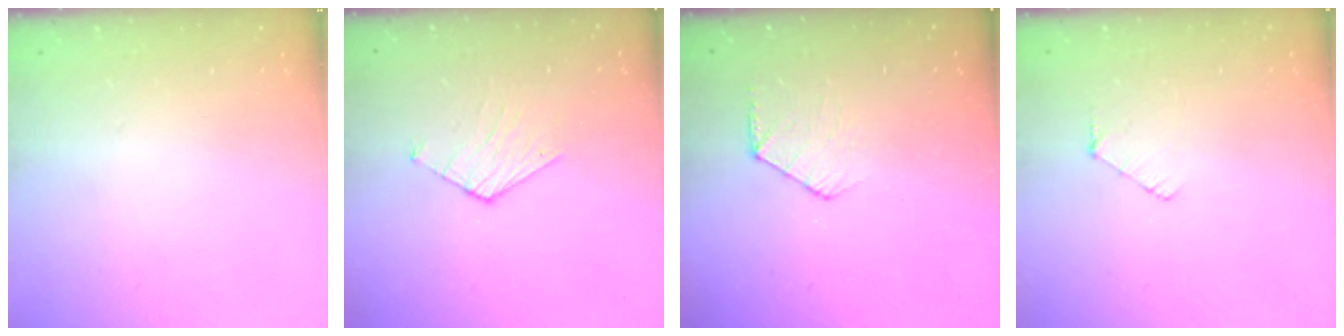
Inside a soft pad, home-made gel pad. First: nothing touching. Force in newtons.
{"total": 3.7, "press": 3.6, "slide": 0.3}
{"total": 6.3, "press": 6.2, "slide": 0.7}
{"total": 4.4, "press": 4.4, "slide": 0.4}